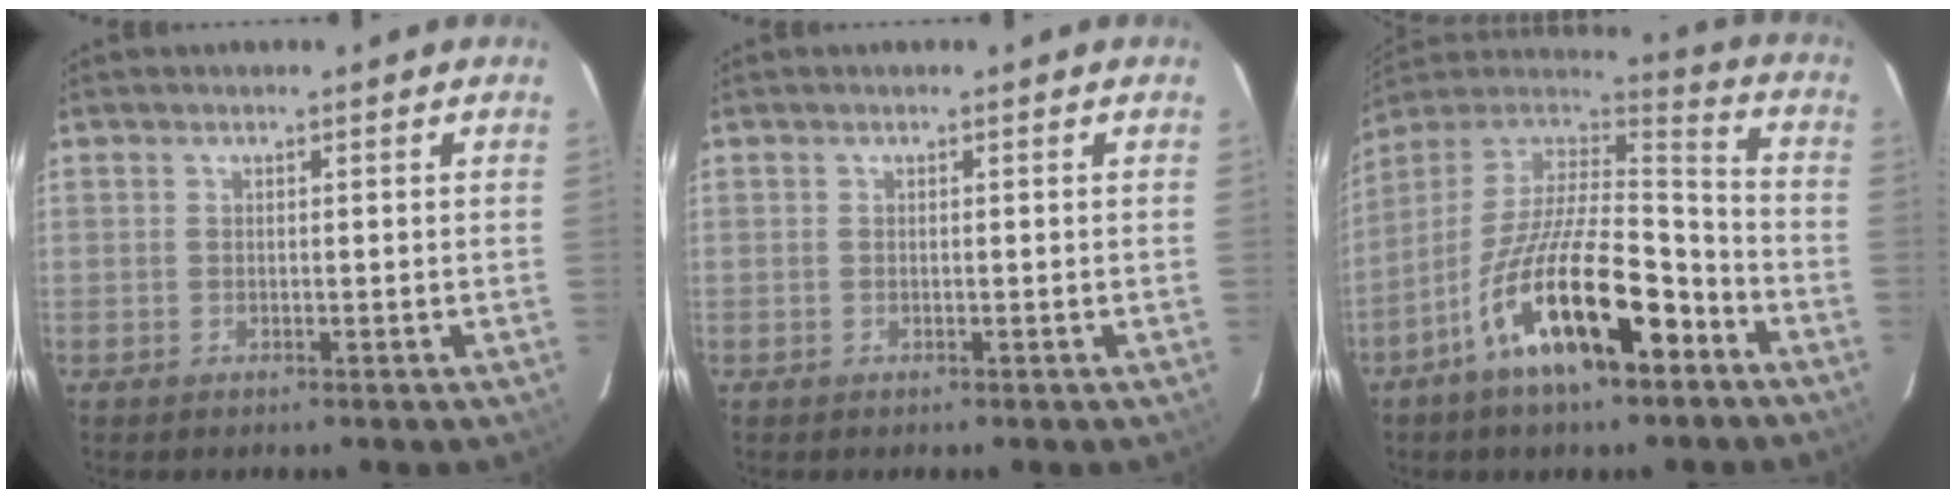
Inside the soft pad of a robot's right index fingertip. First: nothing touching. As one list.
[{"total": 0.0}, {"total": 20.6, "force": [-10.5, 7.0, 16.2], "torque": [-0.288, -0.018, -0.182]}]